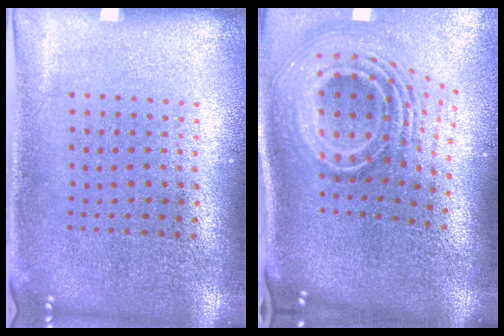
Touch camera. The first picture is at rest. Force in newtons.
{"total": 3.1, "press": 1.9, "slide": 2.4}